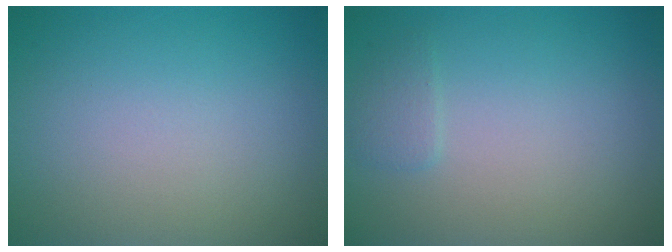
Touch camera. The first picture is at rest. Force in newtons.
{"total": 1.0, "press": 1.0, "slide": 0.1}